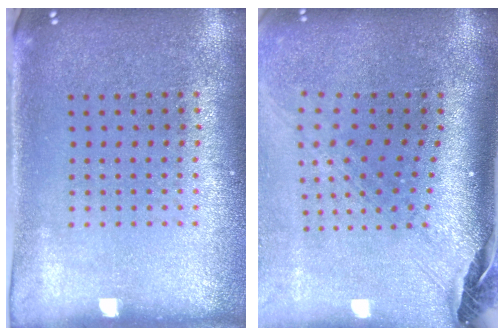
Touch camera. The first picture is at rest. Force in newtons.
{"total": 2.9, "press": 2.2, "slide": 2.0}